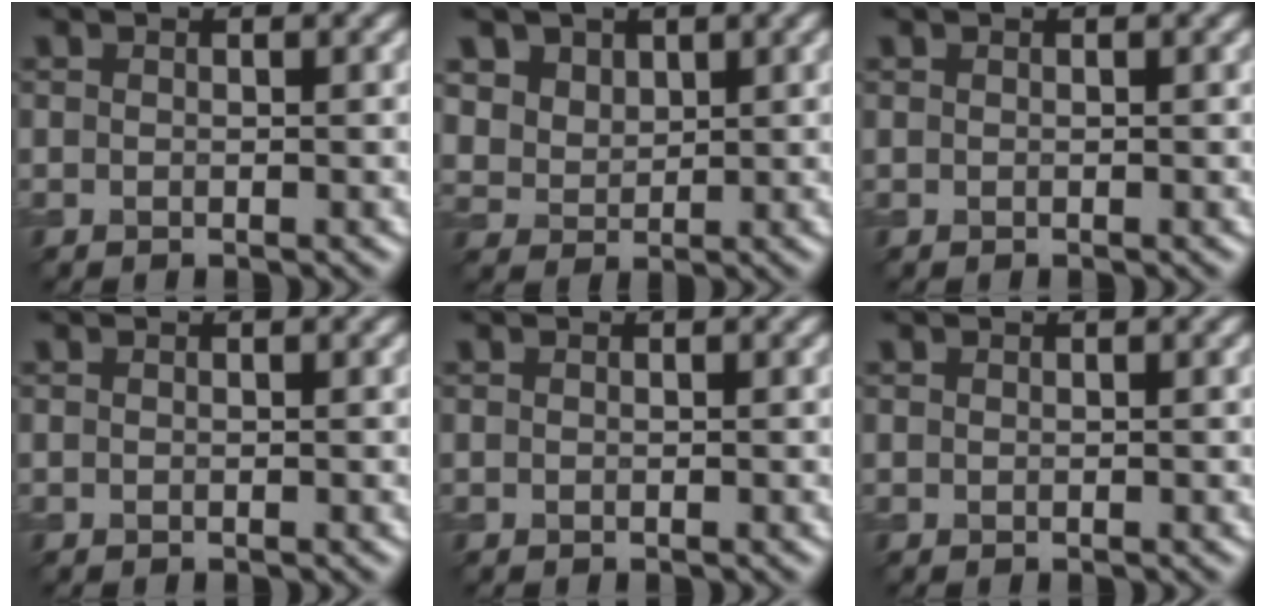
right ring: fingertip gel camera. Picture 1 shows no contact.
{"total": 3.9, "force": [2.5, 2.7, 1.4], "torque": [-0.058, -0.011, 0.065]}
{"total": 0.0}
{"total": 0.0}
{"total": 0.0}
{"total": 0.0}